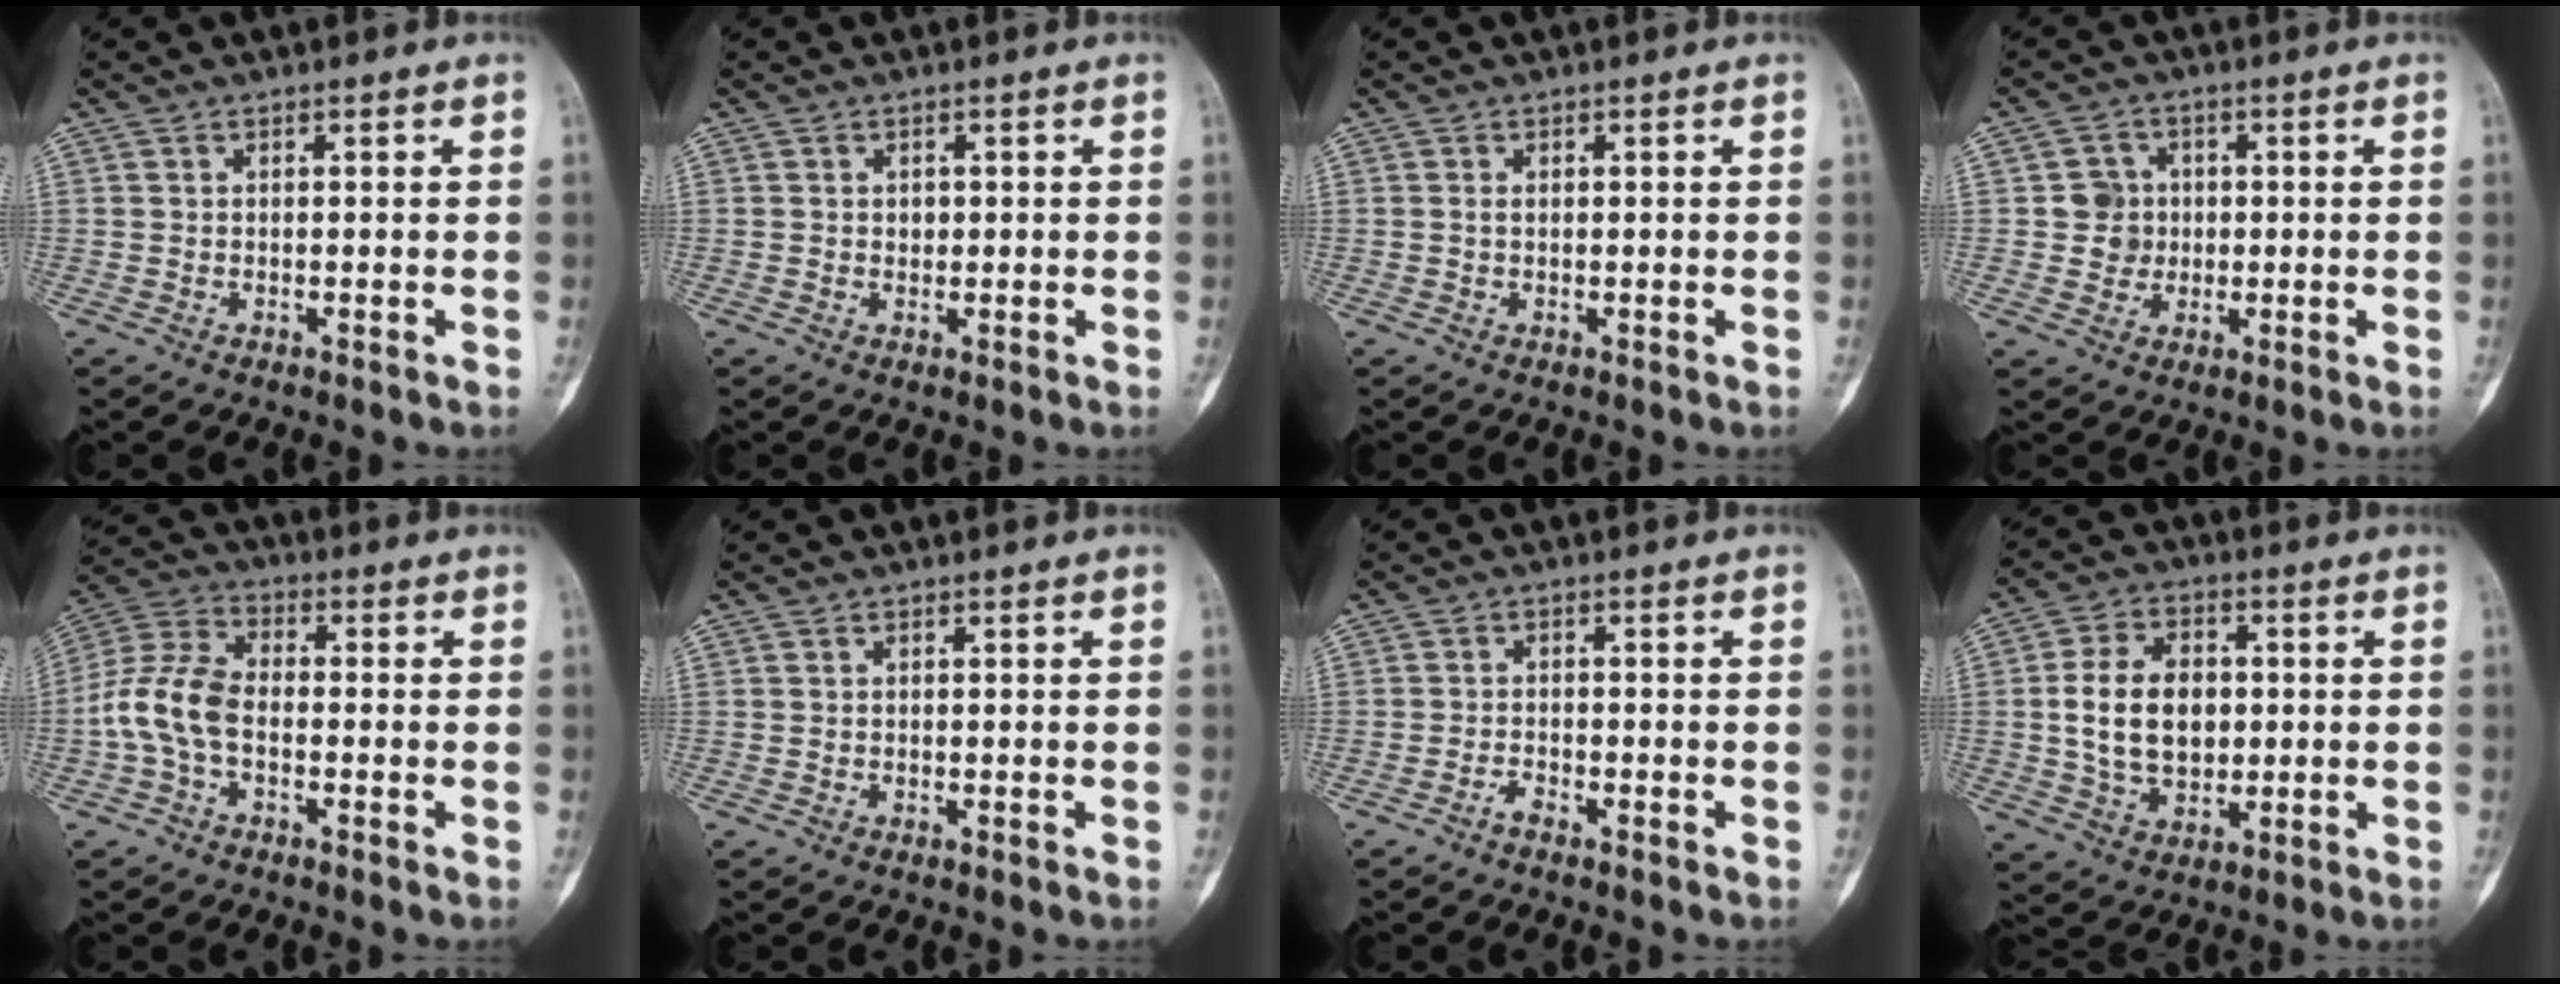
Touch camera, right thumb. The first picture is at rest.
{"total": 1.3, "force": [0.2, 1.1, 0.7], "torque": [-0.001, 0.002, 0.004]}
{"total": 0.6, "force": [0.1, 0.3, 0.4], "torque": [-0.012, 0.004, 0.004]}
{"total": 4.9, "force": [0.2, 4.8, 1.1], "torque": [0.011, 0.009, 0.001]}
{"total": 10.0, "force": [-2.1, 6.0, 7.7], "torque": [-0.164, 0.031, -0.051]}
{"total": 0.0}
{"total": 1.6, "force": [-1.3, 0.3, 0.7], "torque": [-0.018, 0.008, -0.029]}
{"total": 12.8, "force": [0.6, 8.7, 9.3], "torque": [-0.146, 0.004, 0.016]}